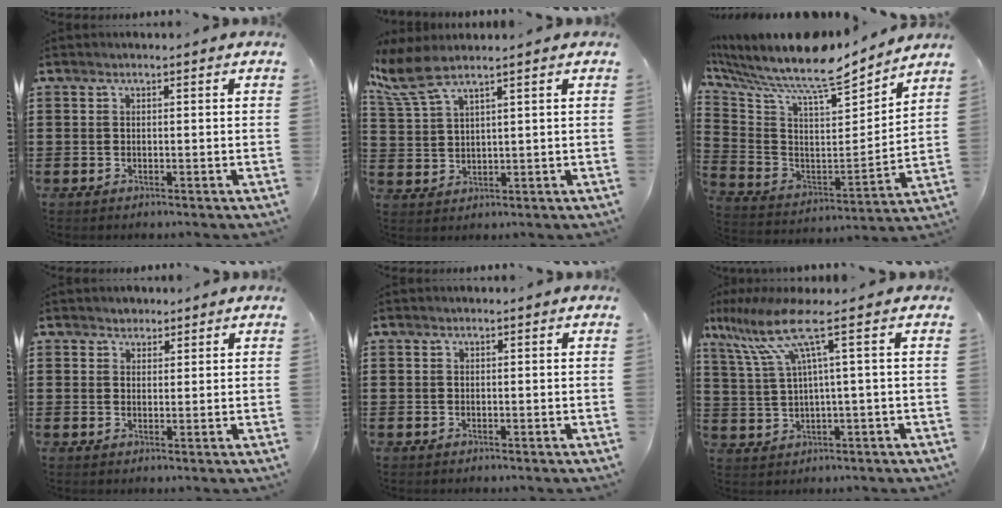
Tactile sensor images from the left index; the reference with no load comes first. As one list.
[{"total": 5.8, "force": [4.1, 1.0, 3.9], "torque": [-0.105, -0.014, 0.069]}, {"total": 8.8, "force": [7.7, 1.5, 4.0], "torque": [-0.102, -0.075, 0.121]}, {"total": 1.8, "force": [1.5, 0.9, -0.2], "torque": [-0.001, 0.006, 0.029]}, {"total": 0.0}, {"total": 9.3, "force": [3.9, 0.7, 8.4], "torque": [-0.201, -0.018, 0.056]}]